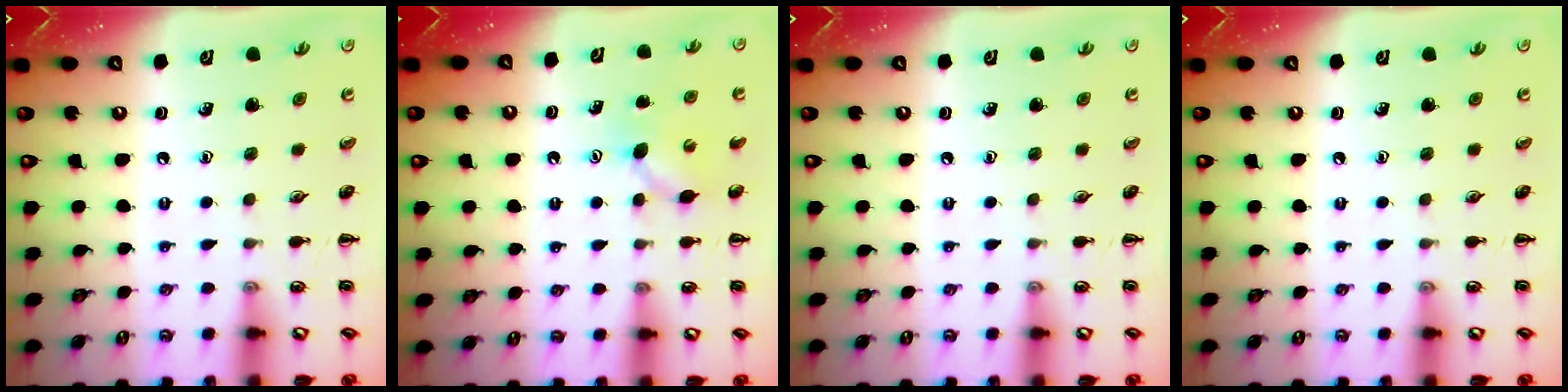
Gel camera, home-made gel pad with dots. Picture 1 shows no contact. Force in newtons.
{"total": 4.7, "press": 4.5, "slide": 1.4}
{"total": 0.0}
{"total": 0.0}